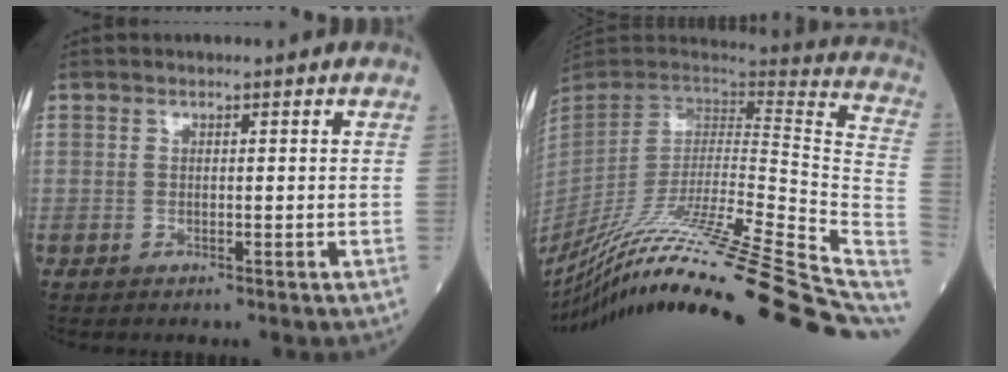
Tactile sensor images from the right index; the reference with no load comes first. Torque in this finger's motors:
{"motor_torque": [-1.34, -0.80, 0.38, 0.11]}